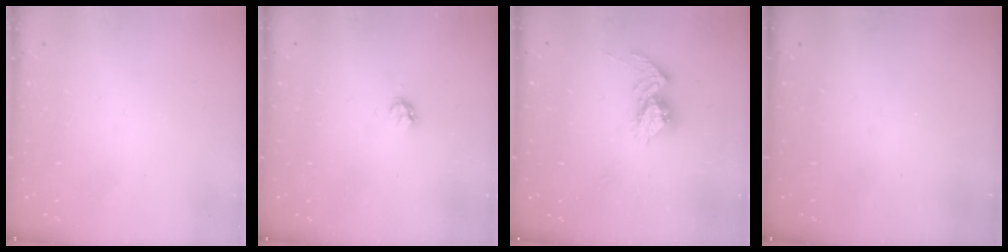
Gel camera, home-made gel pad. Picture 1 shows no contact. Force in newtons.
{"total": 2.8, "press": 2.8, "slide": 0.2}
{"total": 11.5, "press": 11.4, "slide": 0.8}
{"total": 0.0}